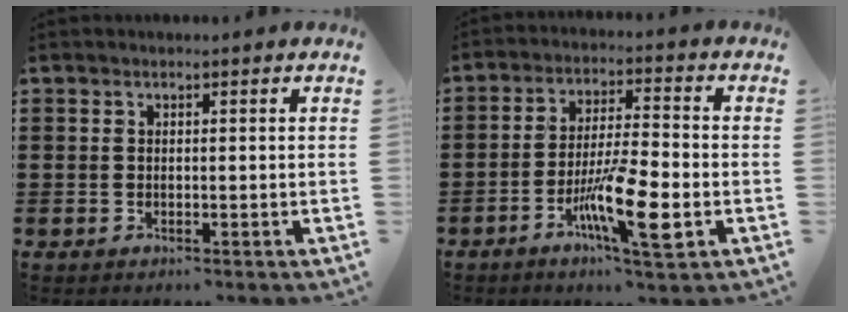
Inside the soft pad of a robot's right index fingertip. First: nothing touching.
{"total": 11.2, "force": [-4.2, 2.0, 10.2], "torque": [-0.195, -0.006, -0.075]}